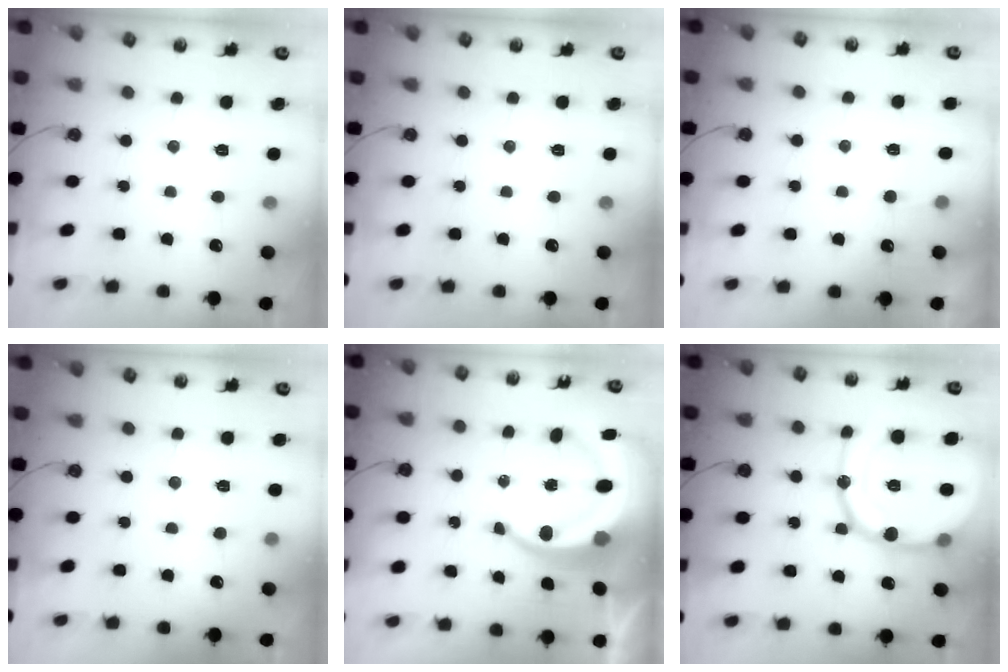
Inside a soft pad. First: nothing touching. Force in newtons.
{"total": 0.0}
{"total": 3.0, "press": 2.9, "slide": 0.3}
{"total": 5.1, "press": 4.8, "slide": 1.6}
{"total": 13.3, "press": 13.1, "slide": 2.8}
{"total": 21.6, "press": 21.3, "slide": 3.6}